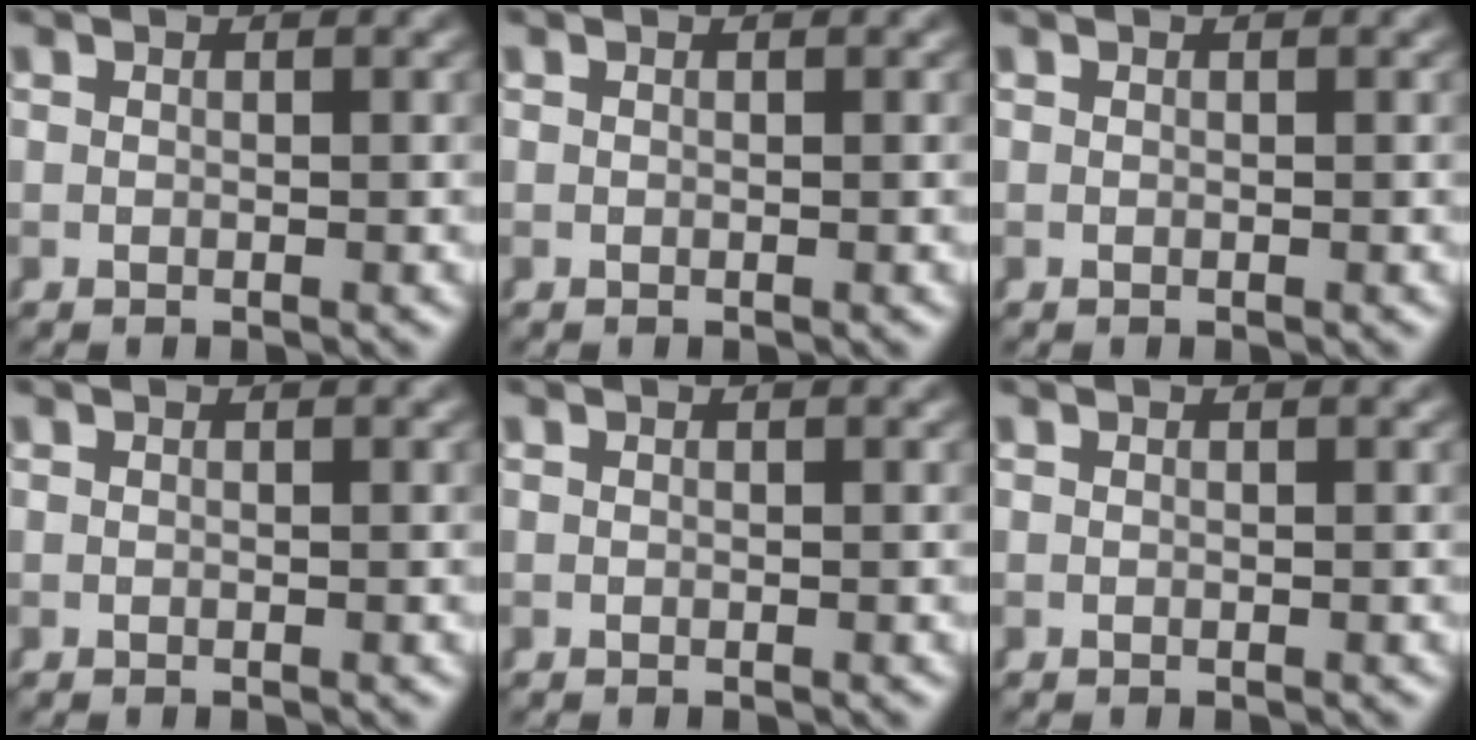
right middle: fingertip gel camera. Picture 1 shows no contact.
{"total": 0.0}
{"total": 0.0}
{"total": 0.0}
{"total": 0.0}
{"total": 0.0}